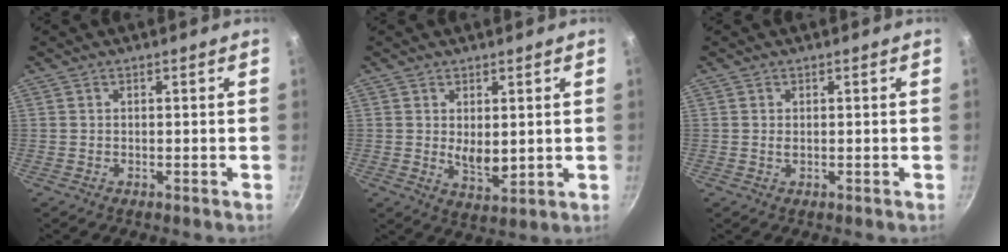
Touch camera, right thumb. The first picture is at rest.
{"total": 5.3, "force": [1.0, 2.7, 4.4], "torque": [-0.062, -0.021, 0.024]}
{"total": 0.6, "force": [0.1, 0.3, 0.5], "torque": [-0.011, -0.001, 0.002]}